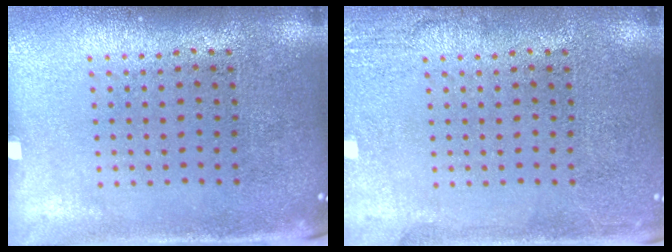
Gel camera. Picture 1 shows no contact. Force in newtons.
{"total": 2.4, "press": 2.4, "slide": 0.3}